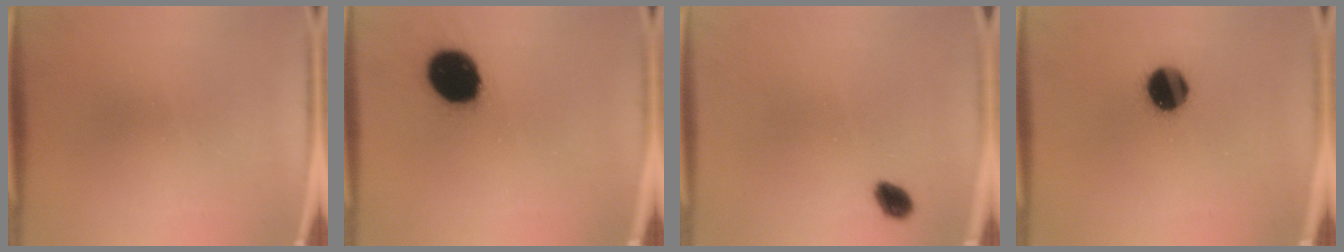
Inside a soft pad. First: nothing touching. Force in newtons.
{"total": 15.8}
{"total": 2.8}
{"total": 10.4}